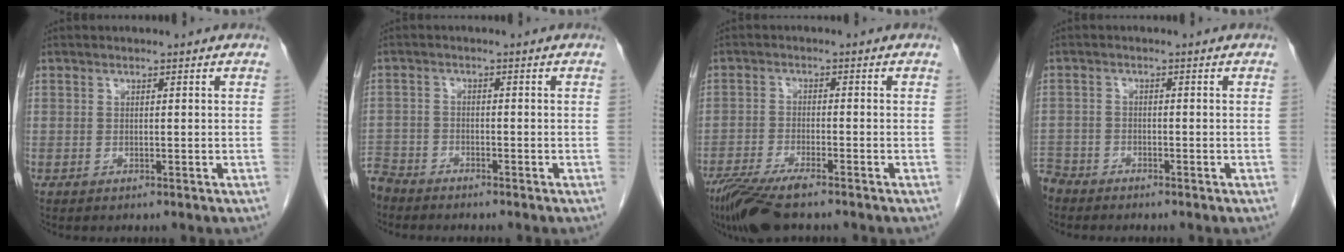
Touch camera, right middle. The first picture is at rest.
{"total": 5.6, "force": [-5.2, 2.1, 0.5], "torque": [-0.012, -0.011, -0.100]}
{"total": 8.3, "force": [-6.4, 1.1, 5.2], "torque": [-0.094, -0.021, -0.113]}
{"total": 4.7, "force": [-4.3, 1.9, 0.3], "torque": [-0.007, -0.007, -0.086]}